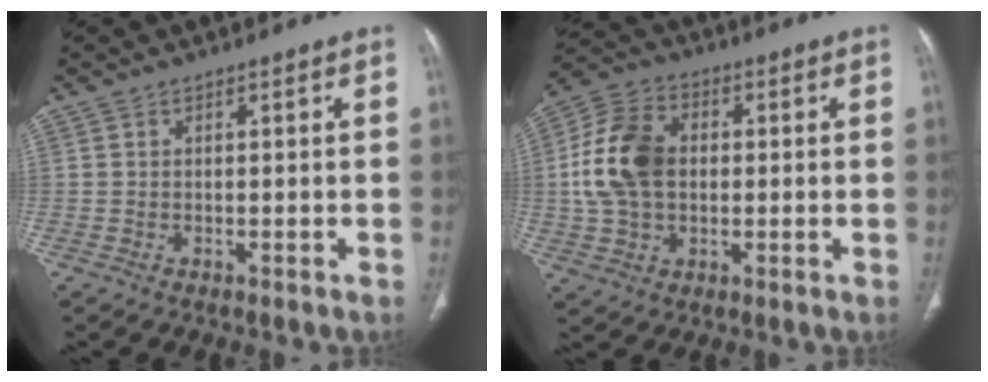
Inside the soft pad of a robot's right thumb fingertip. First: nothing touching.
{"total": 13.9, "force": [0.9, 9.7, 9.8], "torque": [-0.178, 0.020, 0.012]}